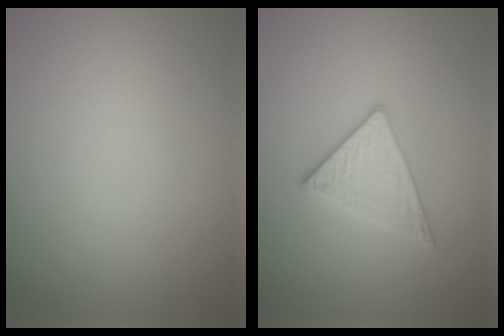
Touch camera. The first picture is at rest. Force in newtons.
{"total": 2.8, "press": 2.6, "slide": 1.0}